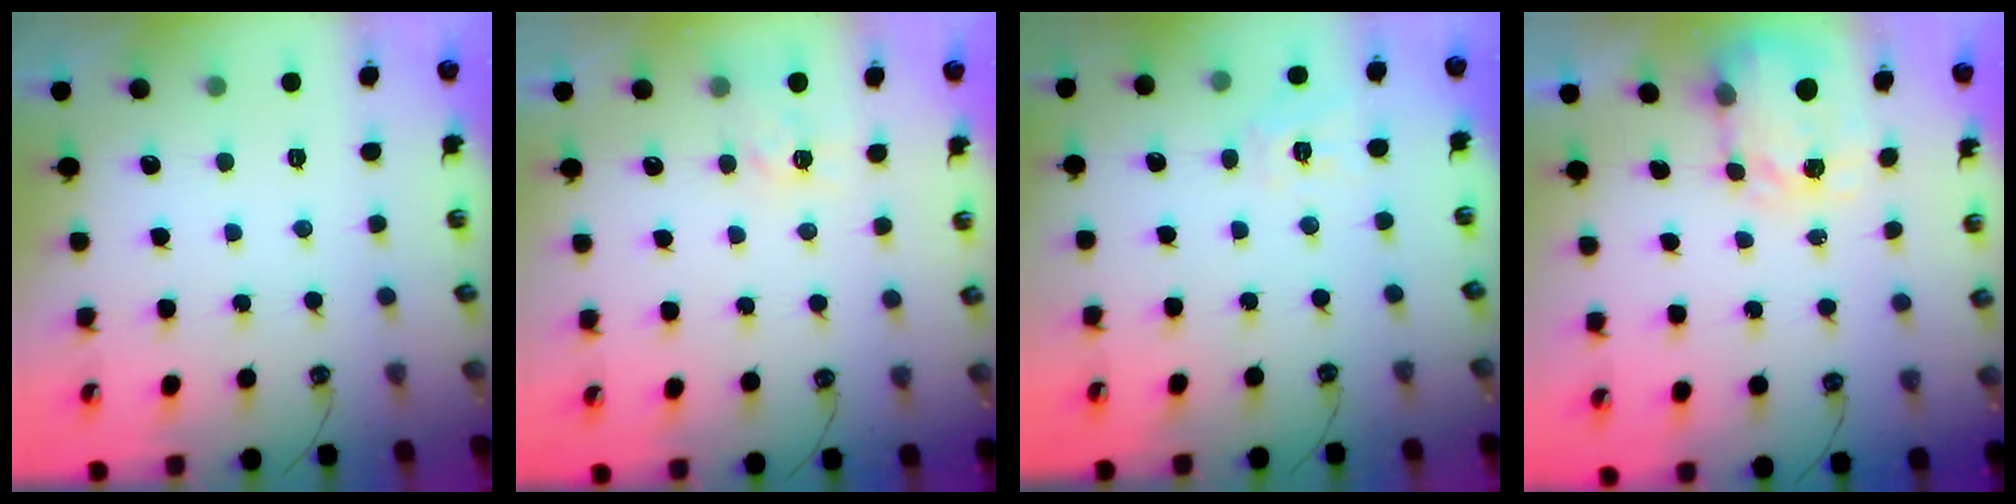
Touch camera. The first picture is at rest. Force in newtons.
{"total": 4.8, "press": 4.7, "slide": 0.5}
{"total": 8.8, "press": 8.7, "slide": 0.8}
{"total": 3.6, "press": 3.6, "slide": 0.5}